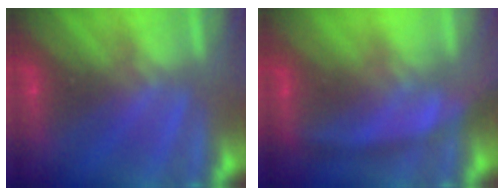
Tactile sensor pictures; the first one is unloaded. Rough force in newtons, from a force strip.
{"total": 3.1}